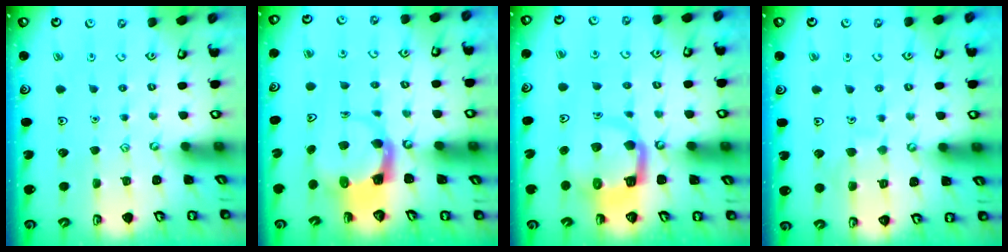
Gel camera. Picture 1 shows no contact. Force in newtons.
{"total": 3.7, "press": 3.6, "slide": 0.5}
{"total": 7.3, "press": 7.3, "slide": 1.0}
{"total": 6.0, "press": 6.0, "slide": 0.5}